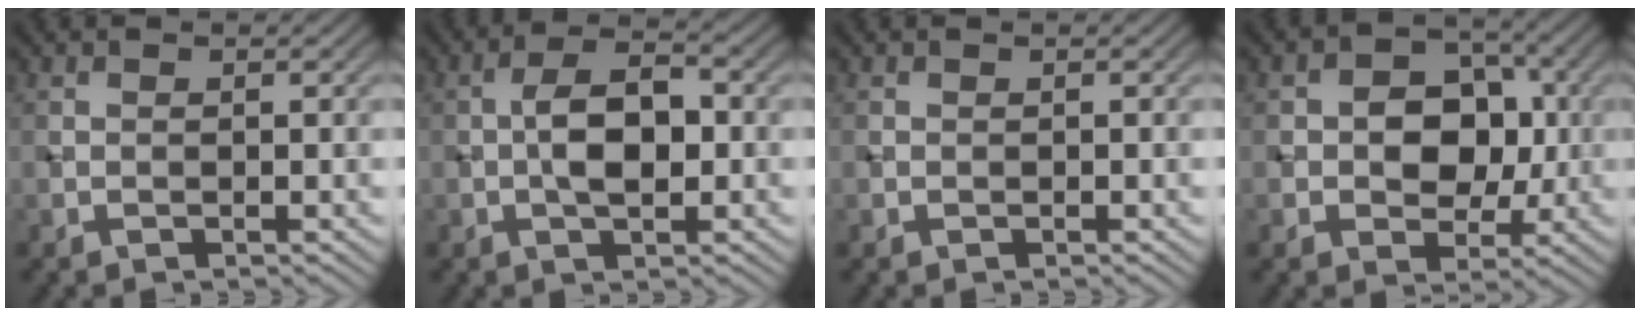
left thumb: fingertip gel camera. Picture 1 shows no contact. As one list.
[{"total": 5.9, "force": [-0.3, 2.8, 5.1], "torque": [-0.093, 0.007, -0.010]}, {"total": 0.0}, {"total": 7.1, "force": [0.1, 5.4, 4.6], "torque": [-0.064, 0.006, -0.008]}]